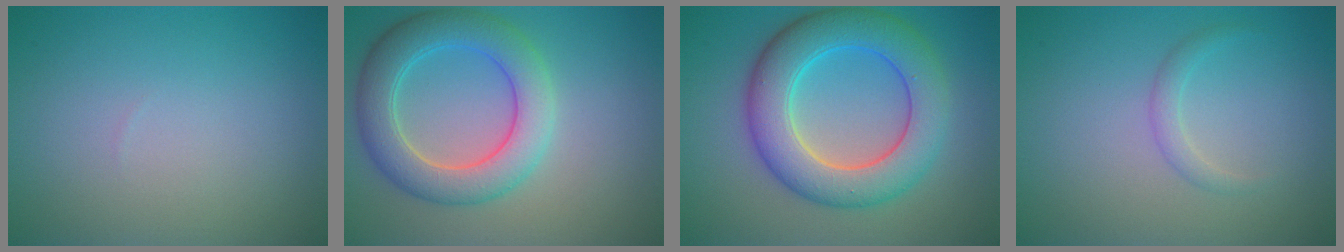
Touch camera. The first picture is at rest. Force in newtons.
{"total": 6.1, "press": 6.1, "slide": 0.3}
{"total": 8.2, "press": 8.2, "slide": 0.2}
{"total": 1.2, "press": 1.2, "slide": 0.1}